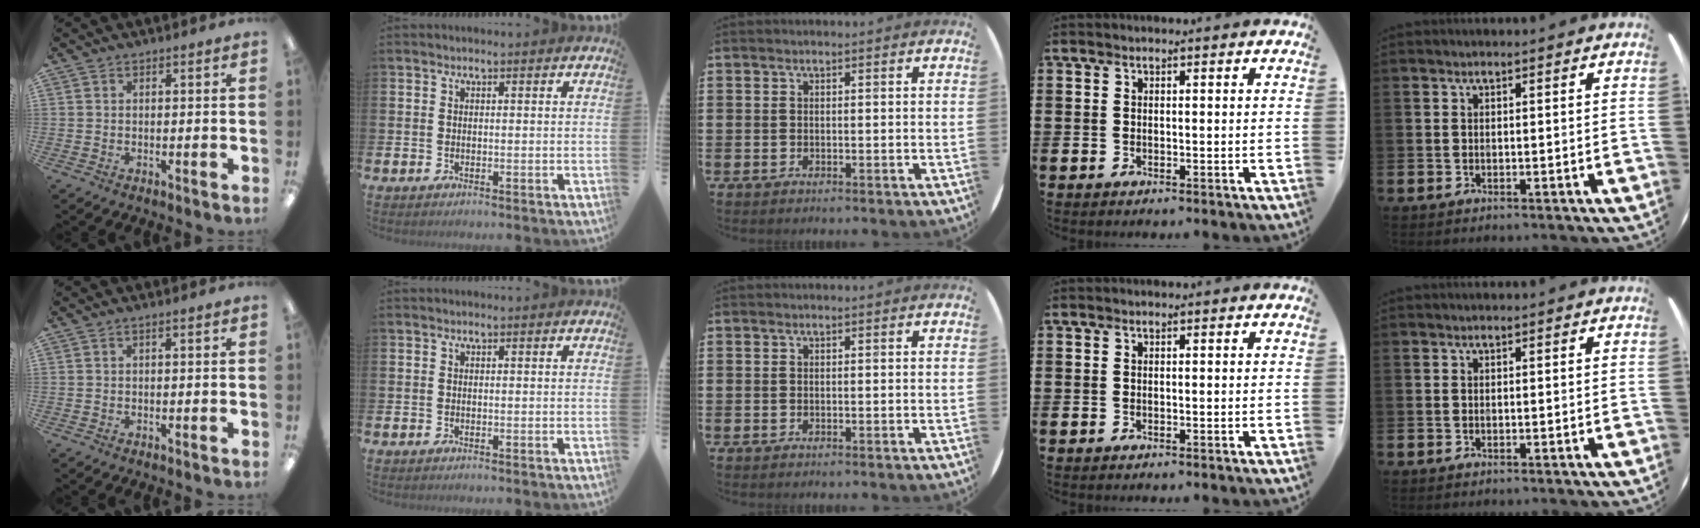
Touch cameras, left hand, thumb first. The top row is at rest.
{}